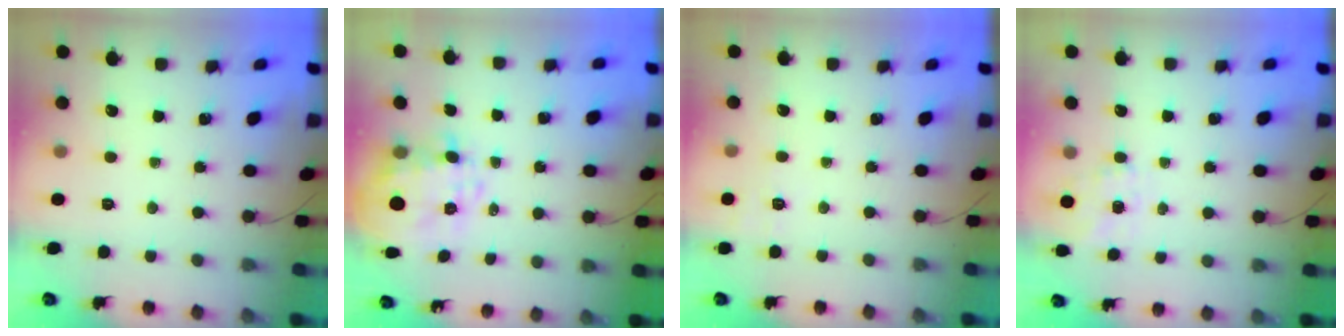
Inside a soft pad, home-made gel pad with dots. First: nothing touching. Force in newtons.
{"total": 7.8, "press": 7.4, "slide": 2.6}
{"total": 7.0, "press": 6.7, "slide": 2.2}
{"total": 2.2, "press": 1.9, "slide": 1.2}